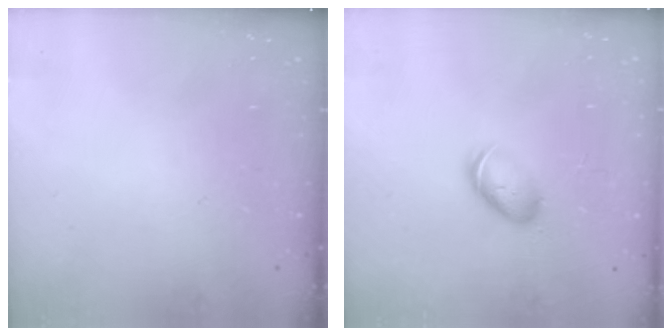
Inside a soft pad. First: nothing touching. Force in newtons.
{"total": 6.8, "press": 6.8, "slide": 0.8}